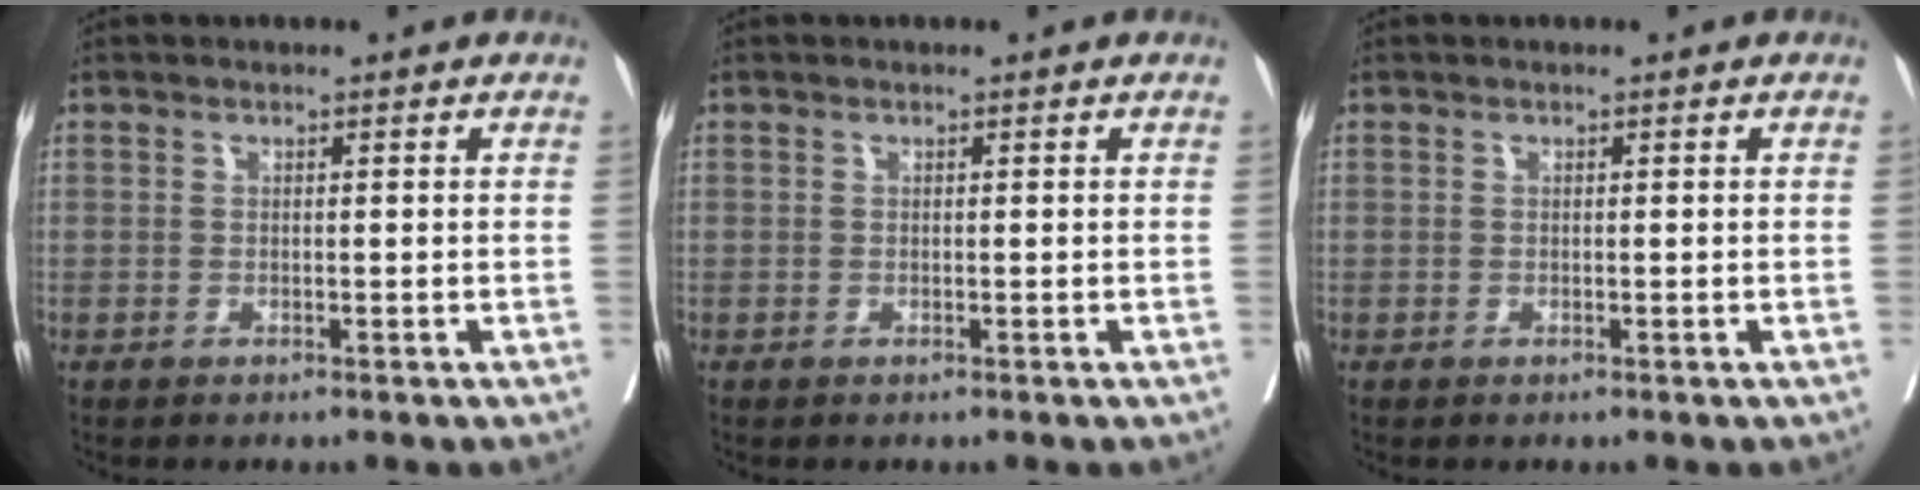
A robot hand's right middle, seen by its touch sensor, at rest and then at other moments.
{"total": 0.0}
{"total": 0.0}